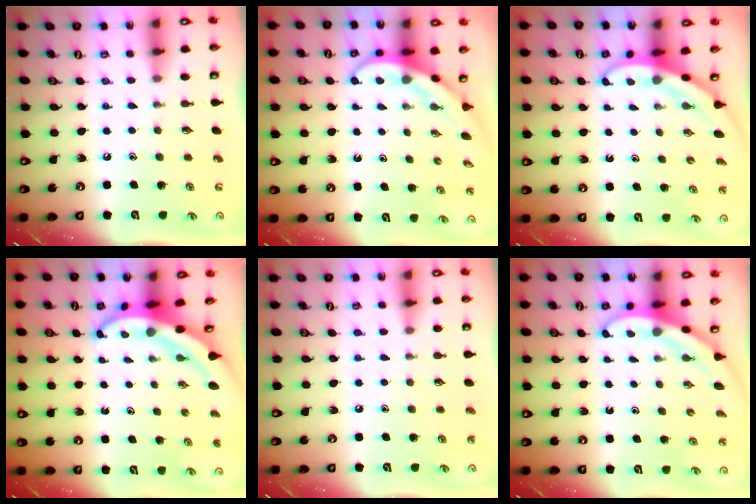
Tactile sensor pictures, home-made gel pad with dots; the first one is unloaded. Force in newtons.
{"total": 4.0, "press": 3.9, "slide": 0.4}
{"total": 3.3, "press": 3.3, "slide": 0.2}
{"total": 5.2, "press": 5.2, "slide": 0.6}
{"total": 2.4, "press": 2.4, "slide": 0.2}
{"total": 3.3, "press": 3.3, "slide": 0.2}